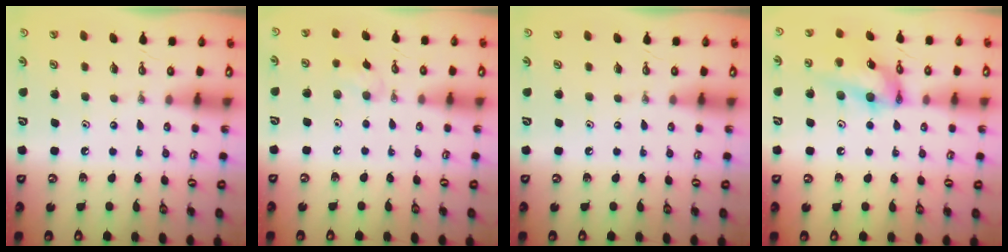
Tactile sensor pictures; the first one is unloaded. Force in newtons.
{"total": 6.0, "press": 5.1, "slide": 3.1}
{"total": 0.0}
{"total": 14.1, "press": 14.0, "slide": 1.3}